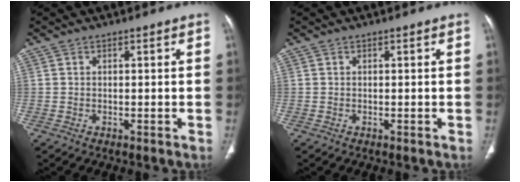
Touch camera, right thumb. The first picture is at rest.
{"total": 0.0}